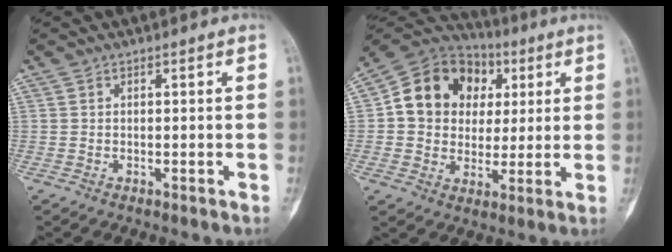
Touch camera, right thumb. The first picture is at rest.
{"total": 16.3, "force": [3.3, 13.9, 7.9], "torque": [-0.096, 0.021, 0.055]}